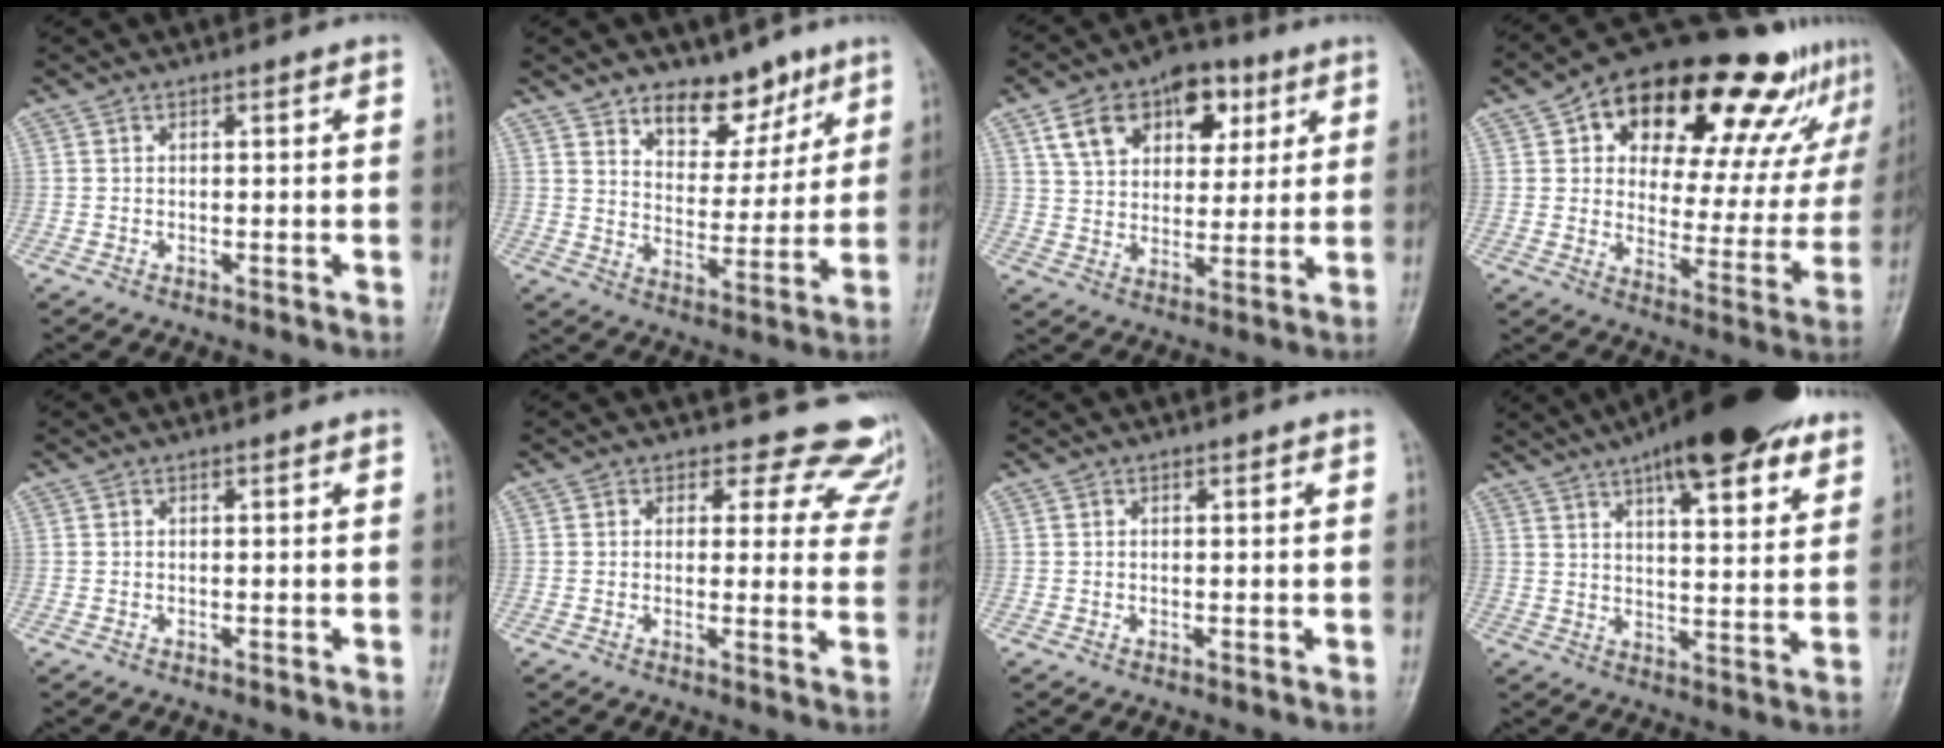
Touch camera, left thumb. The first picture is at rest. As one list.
[{"total": 10.8, "force": [7.5, 6.4, 4.5], "torque": [-0.028, -0.048, 0.123]}, {"total": 16.1, "force": [7.4, 10.5, 9.6], "torque": [-0.115, -0.003, 0.126]}, {"total": 27.5, "force": [16.2, 12.9, 18.2], "torque": [-0.212, -0.022, 0.235]}, {"total": 0.0}, {"total": 12.8, "force": [11.3, 5.9, 1.4], "torque": [0.045, -0.076, 0.093]}, {"total": 0.0}, {"total": 20.4, "force": [12.7, 6.3, 14.7], "torque": [-0.193, -0.027, 0.185]}]